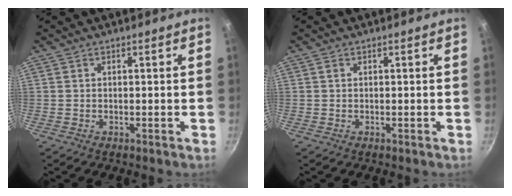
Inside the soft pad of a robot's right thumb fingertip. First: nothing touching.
{"total": 0.5, "force": [0.1, 0.4, 0.3], "torque": [-0.005, 0.002, 0.001]}